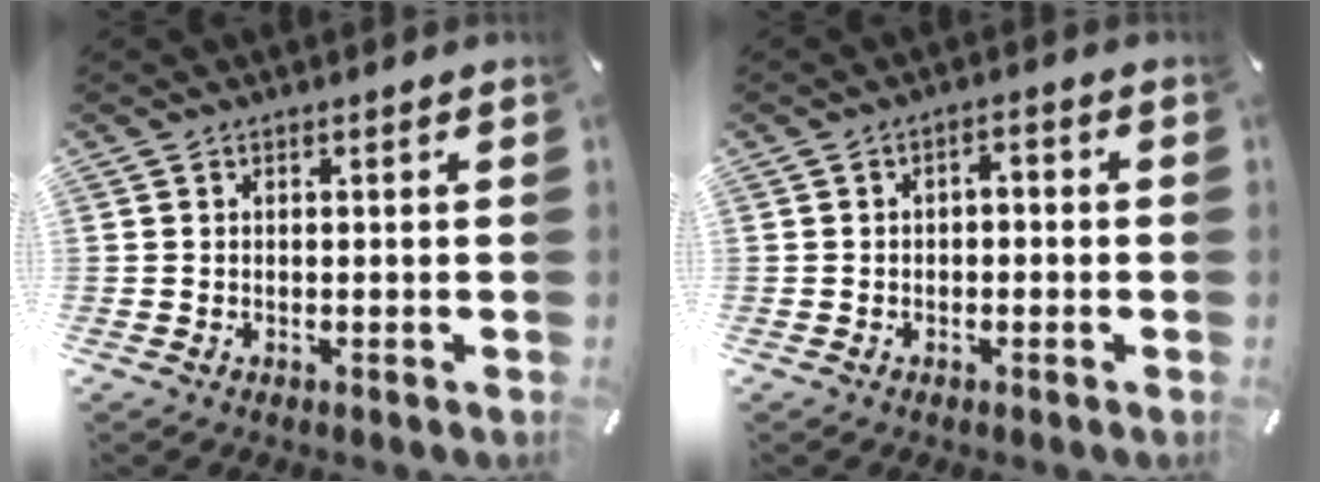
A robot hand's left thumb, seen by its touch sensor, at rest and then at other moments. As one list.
[{"total": 2.1, "force": [-1.2, 1.1, 1.3], "torque": [-0.024, 0.011, -0.026]}]